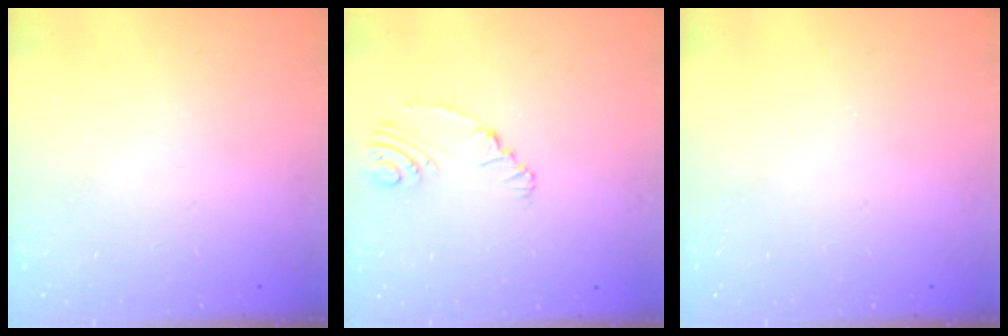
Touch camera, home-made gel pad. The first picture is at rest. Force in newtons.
{"total": 3.3, "press": 2.4, "slide": 2.3}
{"total": 0.0}